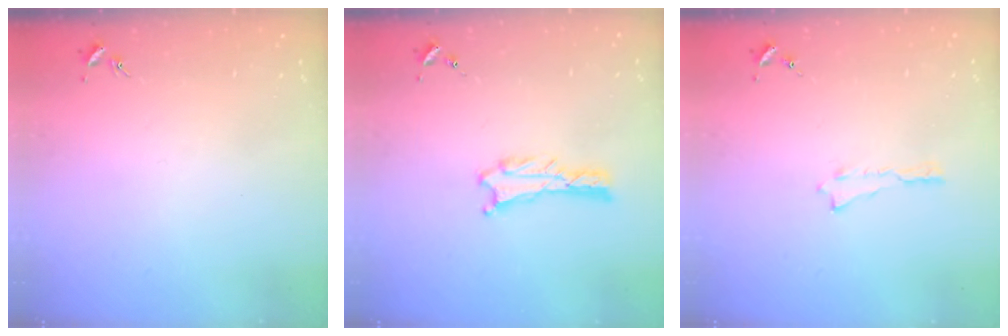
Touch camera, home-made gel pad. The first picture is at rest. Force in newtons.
{"total": 0.9, "press": 0.8, "slide": 0.1}
{"total": 0.0}